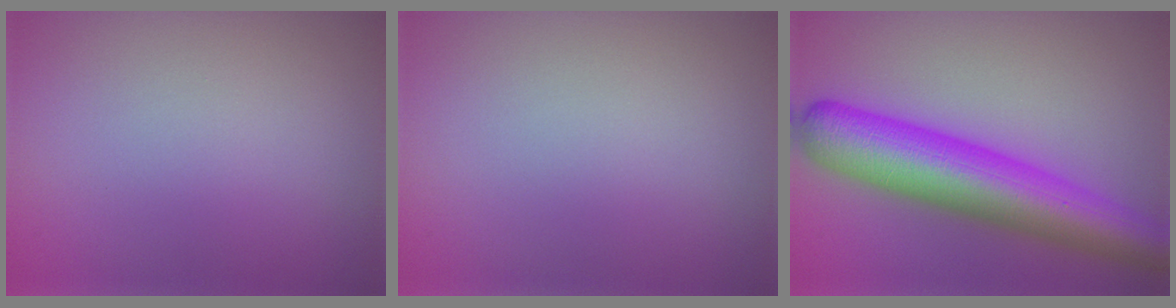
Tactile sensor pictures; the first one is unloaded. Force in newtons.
{"total": 0.0}
{"total": 9.8, "press": 9.8, "slide": 0.3}